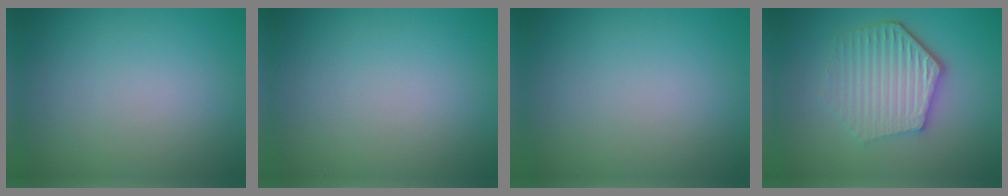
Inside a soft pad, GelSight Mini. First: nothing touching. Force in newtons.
{"total": 0.0}
{"total": 0.0}
{"total": 5.7, "press": 4.4, "slide": 3.6}